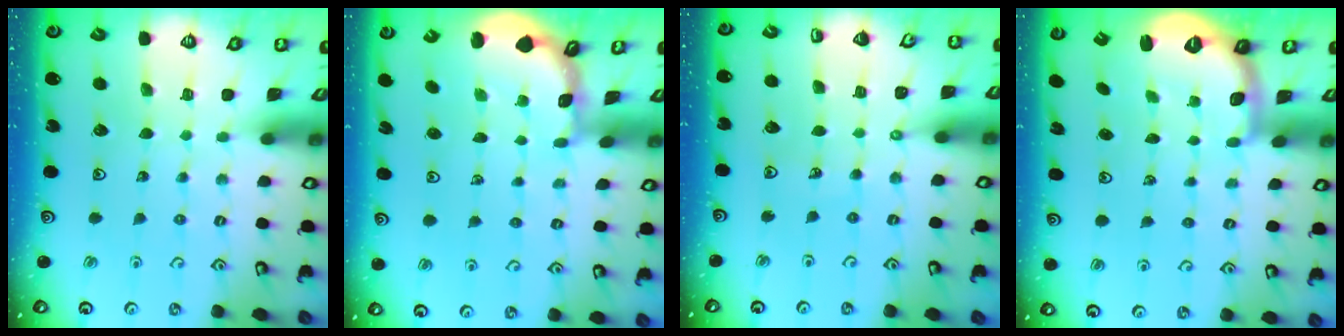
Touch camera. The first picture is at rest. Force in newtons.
{"total": 1.9, "press": 1.9, "slide": 0.3}
{"total": 4.2, "press": 4.0, "slide": 1.5}
{"total": 2.7, "press": 1.6, "slide": 2.1}